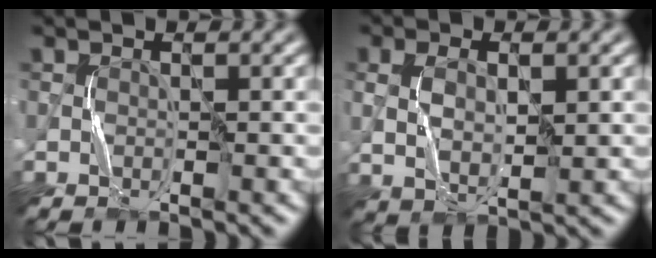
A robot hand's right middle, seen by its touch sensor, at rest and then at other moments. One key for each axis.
{"total": 3.7, "fx": 0.4, "fy": 2.0, "fz": 3.0, "tx": -0.068, "ty": 0.000, "tz": 0.013}